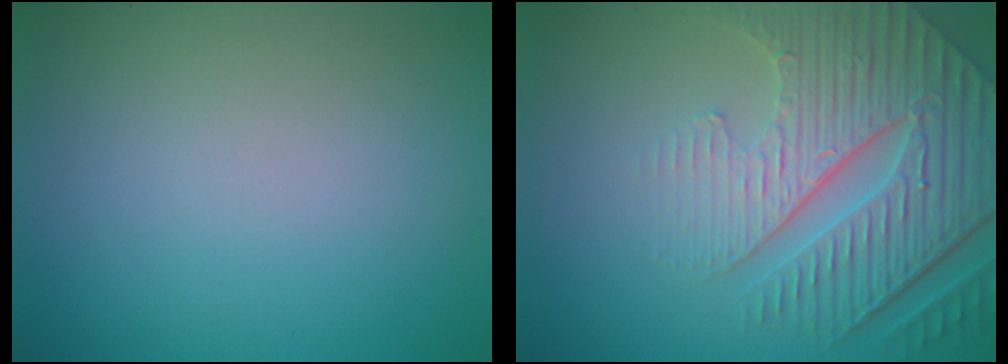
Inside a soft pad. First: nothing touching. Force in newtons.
{"total": 7.8, "press": 5.7, "slide": 5.3}